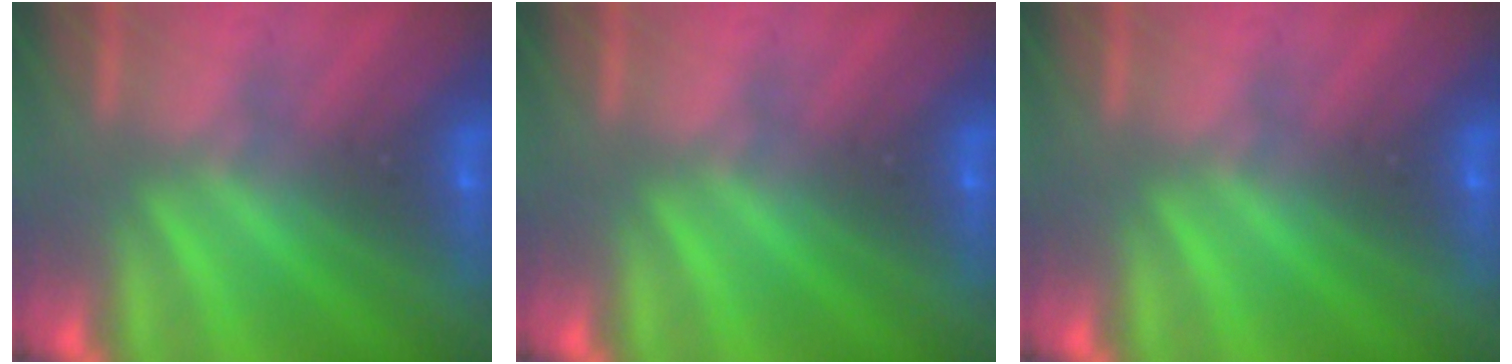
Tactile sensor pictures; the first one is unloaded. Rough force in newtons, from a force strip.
{"total": 0.0}
{"total": 0.0}